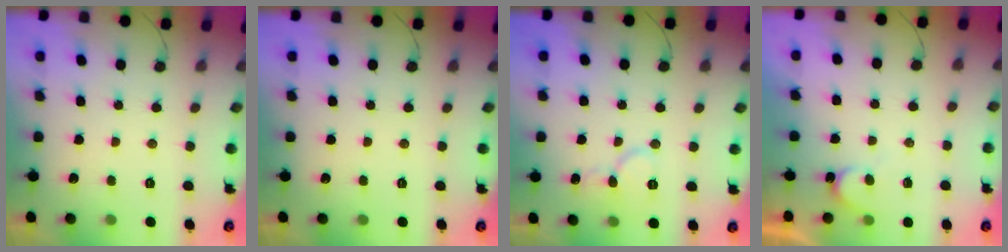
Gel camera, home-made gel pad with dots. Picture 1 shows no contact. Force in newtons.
{"total": 0.0}
{"total": 7.6, "press": 7.5, "slide": 0.8}
{"total": 4.0, "press": 4.0, "slide": 0.1}